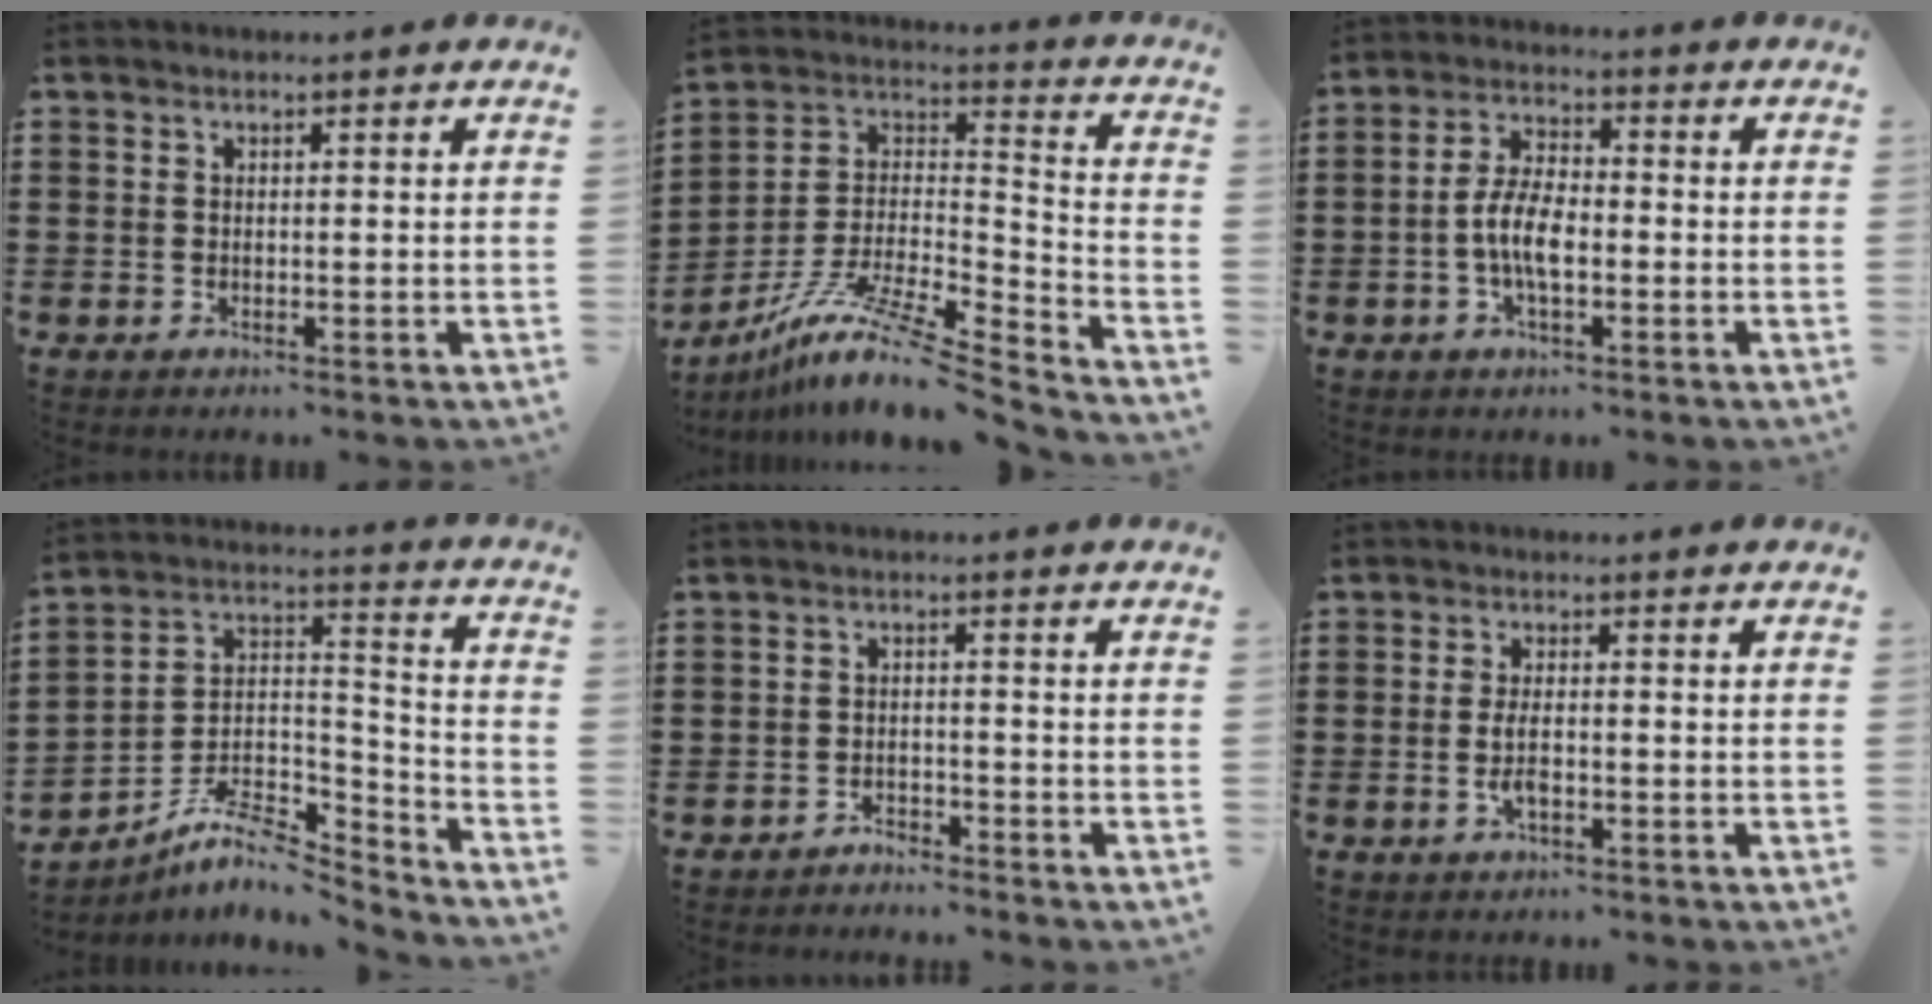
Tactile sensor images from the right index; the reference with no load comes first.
{"total": 11.4, "force": [-8.8, 0.7, 7.2], "torque": [-0.136, 0.000, -0.174]}
{"total": 6.5, "force": [-1.7, 2.9, 5.7], "torque": [-0.132, -0.003, -0.039]}
{"total": 8.1, "force": [-6.9, 2.3, 3.7], "torque": [-0.081, 0.007, -0.139]}
{"total": 2.1, "force": [-2.1, 0.1, -0.1], "torque": [-0.007, 0.001, -0.046]}
{"total": 3.4, "force": [-0.7, 1.0, 3.2], "torque": [-0.074, -0.007, -0.016]}